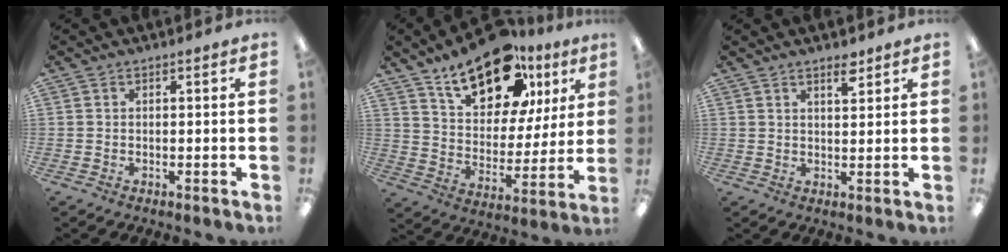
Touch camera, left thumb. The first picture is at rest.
{"total": 19.1, "force": [12.9, 9.4, 10.5], "torque": [-0.162, -0.067, 0.224]}
{"total": 3.6, "force": [2.8, 1.1, 2.0], "torque": [-0.021, -0.014, 0.045]}